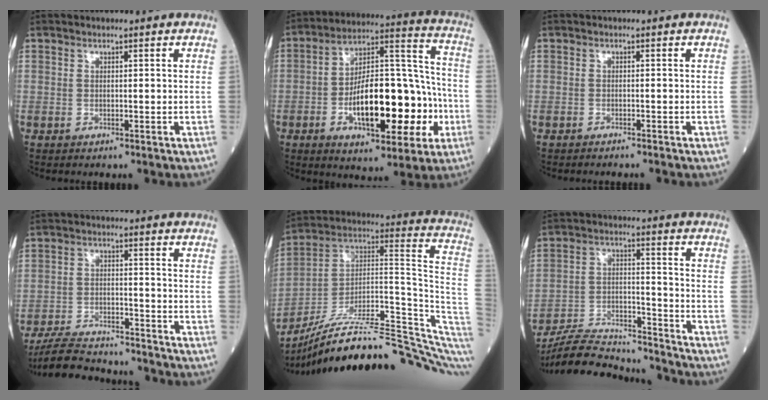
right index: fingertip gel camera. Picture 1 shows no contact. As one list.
[{"total": 20.9, "force": [-5.2, 8.1, 18.5], "torque": [-0.308, 0.030, -0.073]}, {"total": 3.4, "force": [-3.0, 0.9, 1.2], "torque": [-0.021, -0.005, -0.039]}, {"total": 14.4, "force": [-13.2, 3.0, 4.7], "torque": [-0.090, 0.007, -0.212]}, {"total": 29.0, "force": [-21.4, 4.7, 19.0], "torque": [-0.236, 0.036, -0.333]}, {"total": 20.0, "force": [-18.9, 3.1, 5.9], "torque": [-0.146, -0.001, -0.307]}]